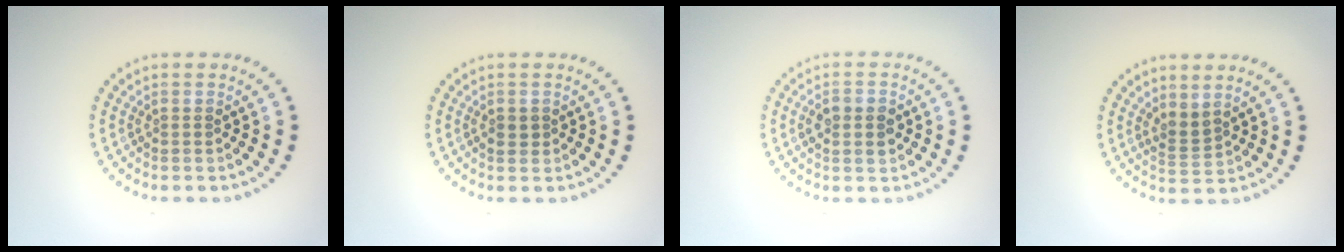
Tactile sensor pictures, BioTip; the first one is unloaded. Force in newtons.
{"total": 1.2, "press": 1.2, "slide": 0.2}
{"total": 2.4, "press": 2.4, "slide": 0.2}
{"total": 1.7, "press": 1.3, "slide": 1.1}